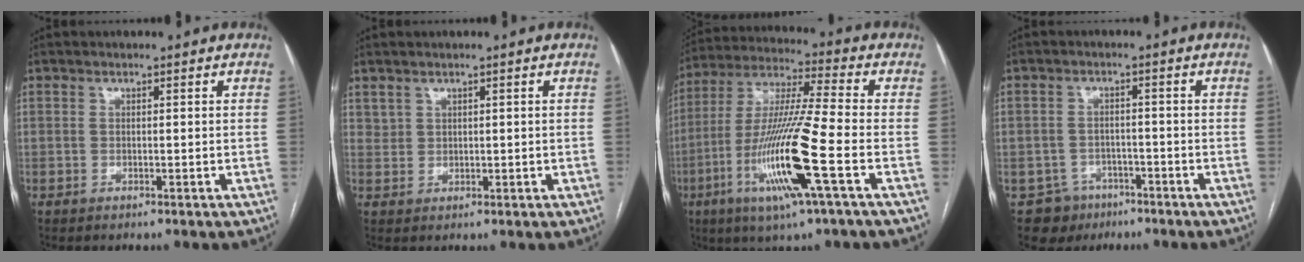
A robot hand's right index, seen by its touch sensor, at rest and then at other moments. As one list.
[{"total": 1.8, "force": [1.3, 1.1, 0.4], "torque": [-0.006, 0.005, 0.030]}, {"total": 16.8, "force": [-5.7, -0.3, 15.8], "torque": [-0.321, -0.019, -0.112]}, {"total": 5.3, "force": [-3.1, 4.3, -0.2], "torque": [0.009, 0.012, -0.042]}]